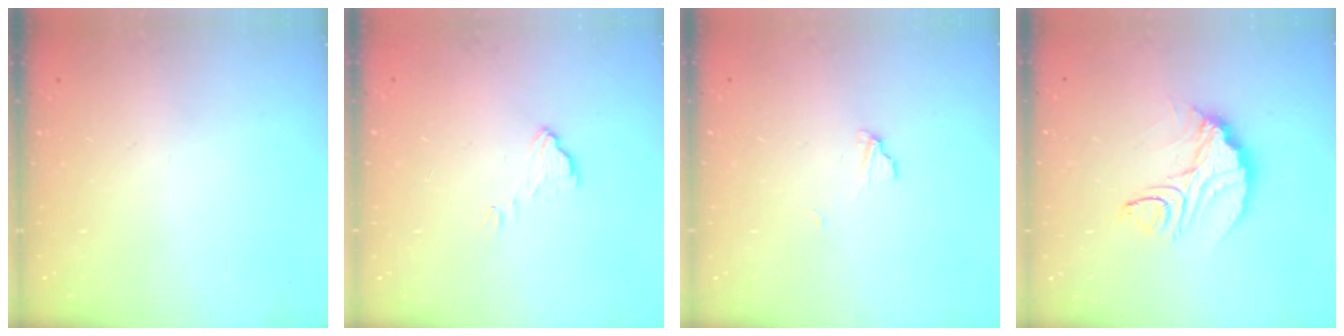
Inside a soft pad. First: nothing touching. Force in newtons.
{"total": 5.7, "press": 5.7, "slide": 0.3}
{"total": 3.1, "press": 3.1, "slide": 0.3}
{"total": 11.2, "press": 11.1, "slide": 0.8}